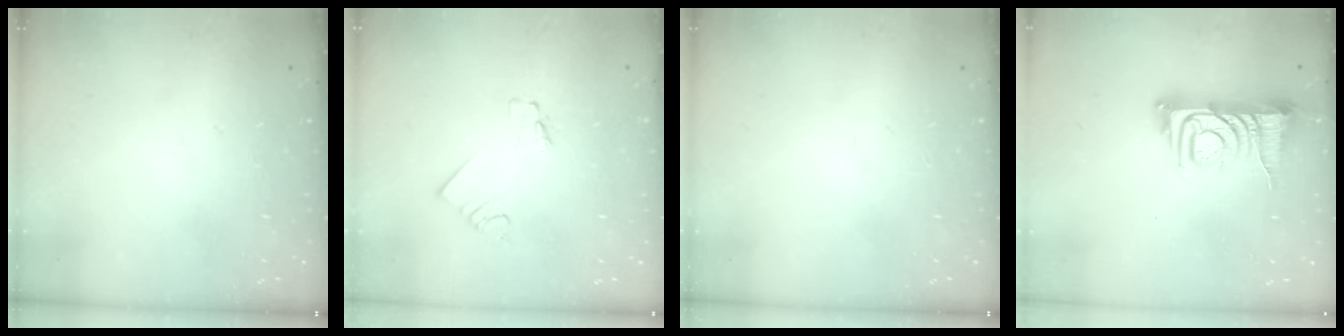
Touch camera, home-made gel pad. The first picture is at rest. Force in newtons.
{"total": 1.2, "press": 1.2, "slide": 0.0}
{"total": 0.0}
{"total": 9.4, "press": 9.3, "slide": 1.2}